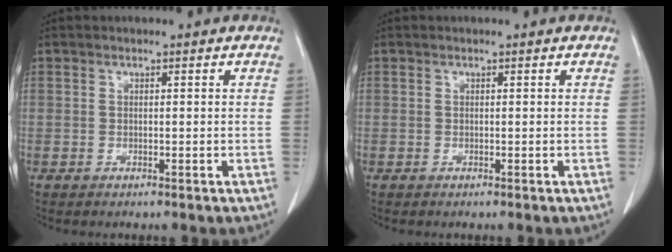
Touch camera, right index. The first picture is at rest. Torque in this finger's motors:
{"motor_torque": [0.00, 0.00, 0.00, 0.00]}